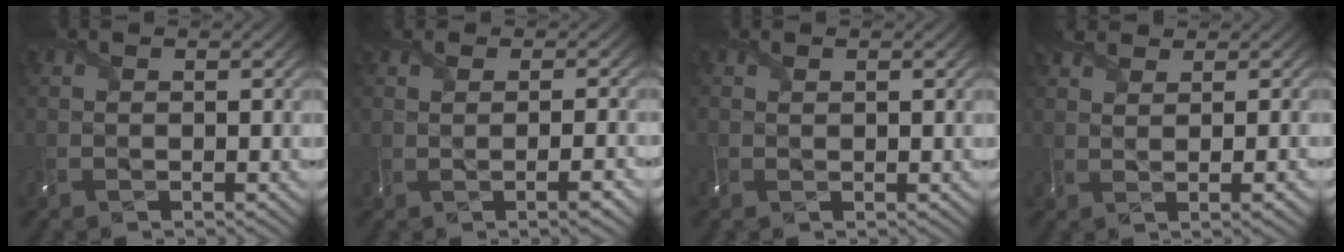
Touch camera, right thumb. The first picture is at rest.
{"total": 2.4, "force": [0.1, 0.6, 2.3], "torque": [-0.026, 0.013, -0.019]}
{"total": 0.0}
{"total": 3.3, "force": [2.4, 0.7, 2.1], "torque": [-0.042, 0.007, 0.036]}